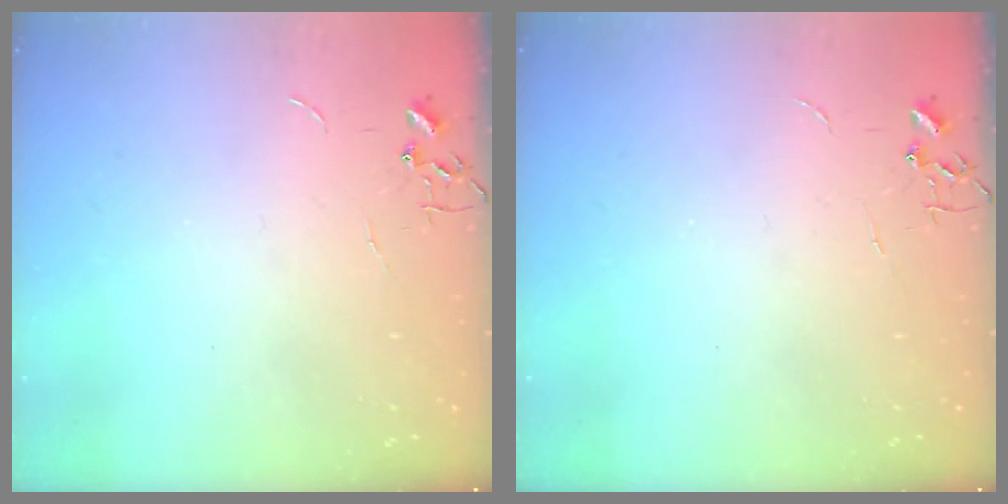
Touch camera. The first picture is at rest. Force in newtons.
{"total": 0.0}